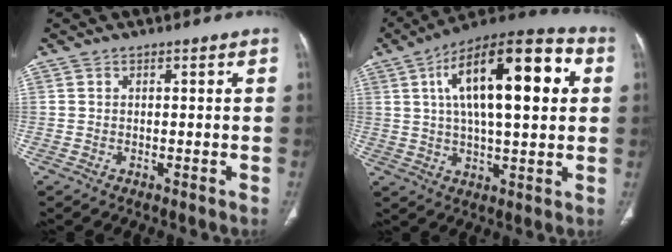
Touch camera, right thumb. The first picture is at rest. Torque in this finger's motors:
{"motor_torque": [0.83, 4.18, 1.77, -0.42, 0.66]}